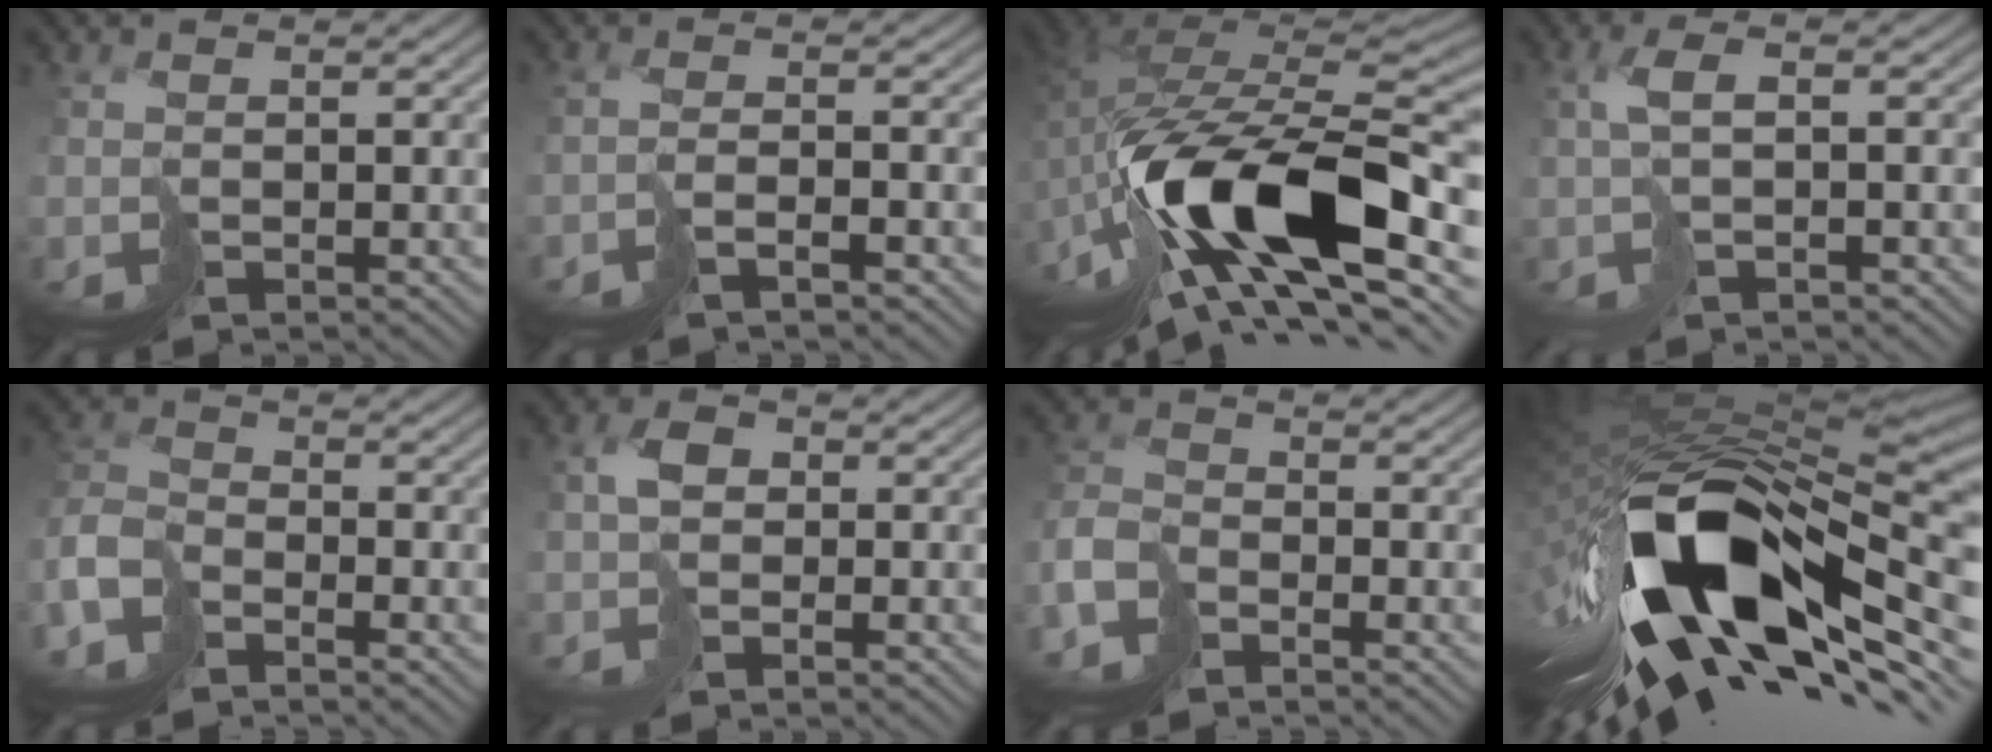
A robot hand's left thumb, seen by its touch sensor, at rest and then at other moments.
{"total": 3.1, "force": [-2.1, 0.5, 2.2], "torque": [-0.048, 0.000, -0.048]}
{"total": 19.8, "force": [-7.3, 9.7, 15.6], "torque": [-0.310, -0.031, -0.116]}
{"total": 3.1, "force": [0.0, 0.8, 3.0], "torque": [-0.063, 0.010, -0.004]}
{"total": 7.2, "force": [-5.0, 3.5, 3.7], "torque": [-0.096, -0.010, -0.118]}
{"total": 3.5, "force": [-0.7, 2.5, 2.2], "torque": [-0.042, 0.006, -0.023]}
{"total": 5.8, "force": [-4.0, 2.9, 2.9], "torque": [-0.073, -0.005, -0.098]}
{"total": 19.2, "force": [-6.7, 9.1, 15.5], "torque": [-0.312, -0.034, -0.107]}